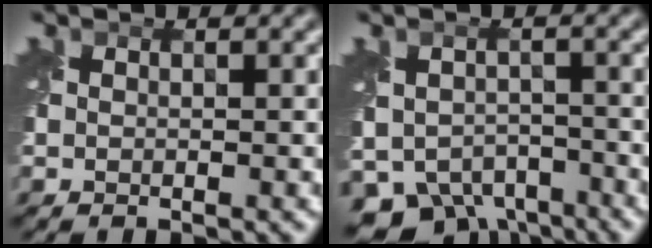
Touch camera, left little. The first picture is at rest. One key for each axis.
{"total": 7.4, "fx": -5.2, "fy": 4.5, "fz": 2.7, "tx": -0.045, "ty": -0.024, "tz": -0.081}